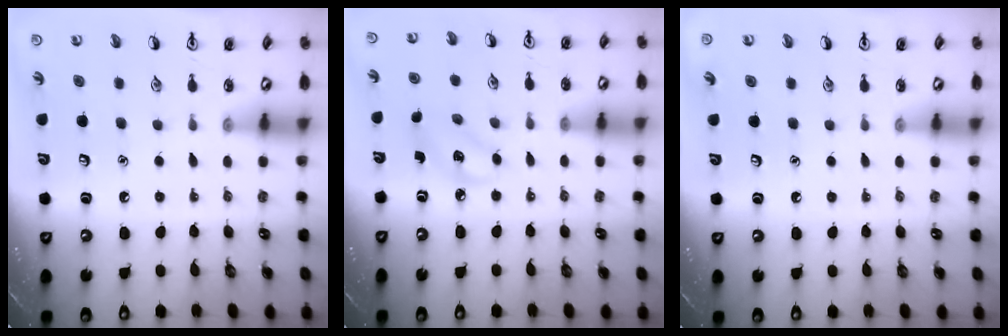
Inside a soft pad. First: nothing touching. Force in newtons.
{"total": 3.0, "press": 2.9, "slide": 0.8}
{"total": 0.0}